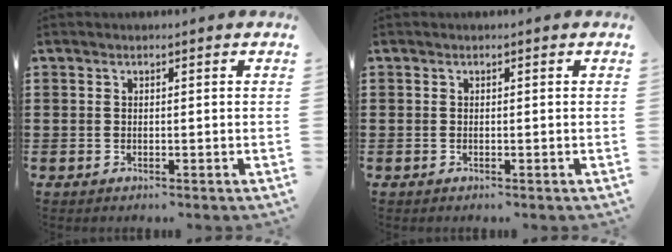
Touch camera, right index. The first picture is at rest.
{"total": 0.0}